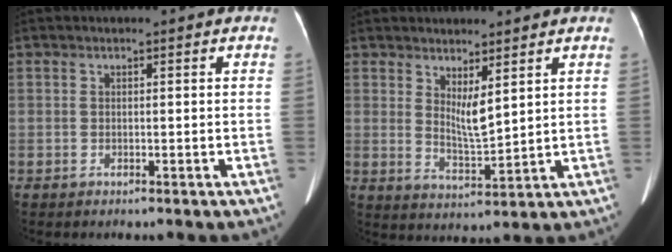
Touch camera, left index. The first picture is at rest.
{"total": 4.5, "force": [2.2, 0.8, 3.8], "torque": [-0.079, -0.020, 0.052]}